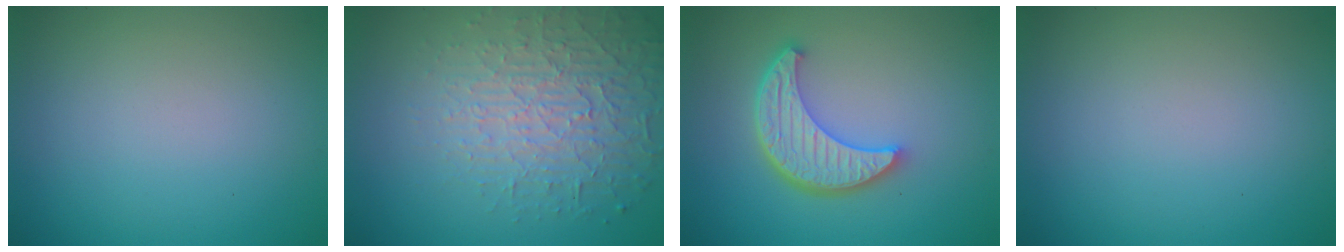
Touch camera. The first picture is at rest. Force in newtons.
{"total": 4.6, "press": 4.0, "slide": 2.3}
{"total": 5.8, "press": 4.4, "slide": 3.8}
{"total": 0.0}